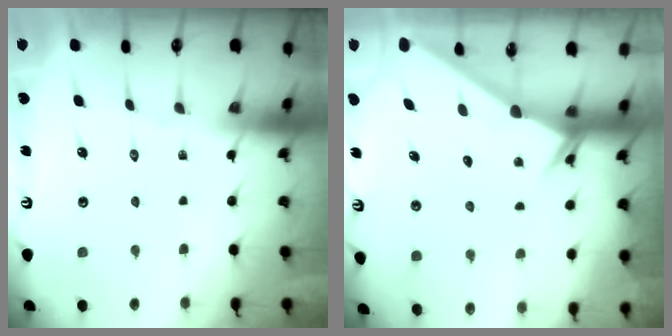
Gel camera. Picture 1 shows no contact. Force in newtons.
{"total": 2.5, "press": 2.5, "slide": 0.1}